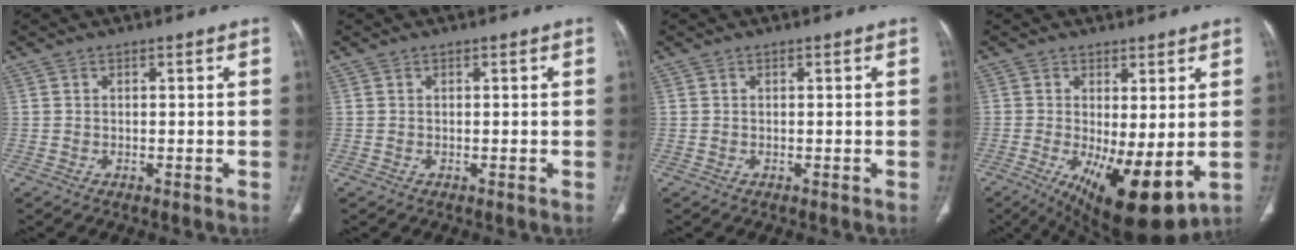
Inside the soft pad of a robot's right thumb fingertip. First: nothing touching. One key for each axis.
{"total": 0.0}
{"total": 0.0}
{"total": 13.7, "fx": -2.7, "fy": 5.0, "fz": 12.5, "tx": -0.200, "ty": -0.026, "tz": -0.023}